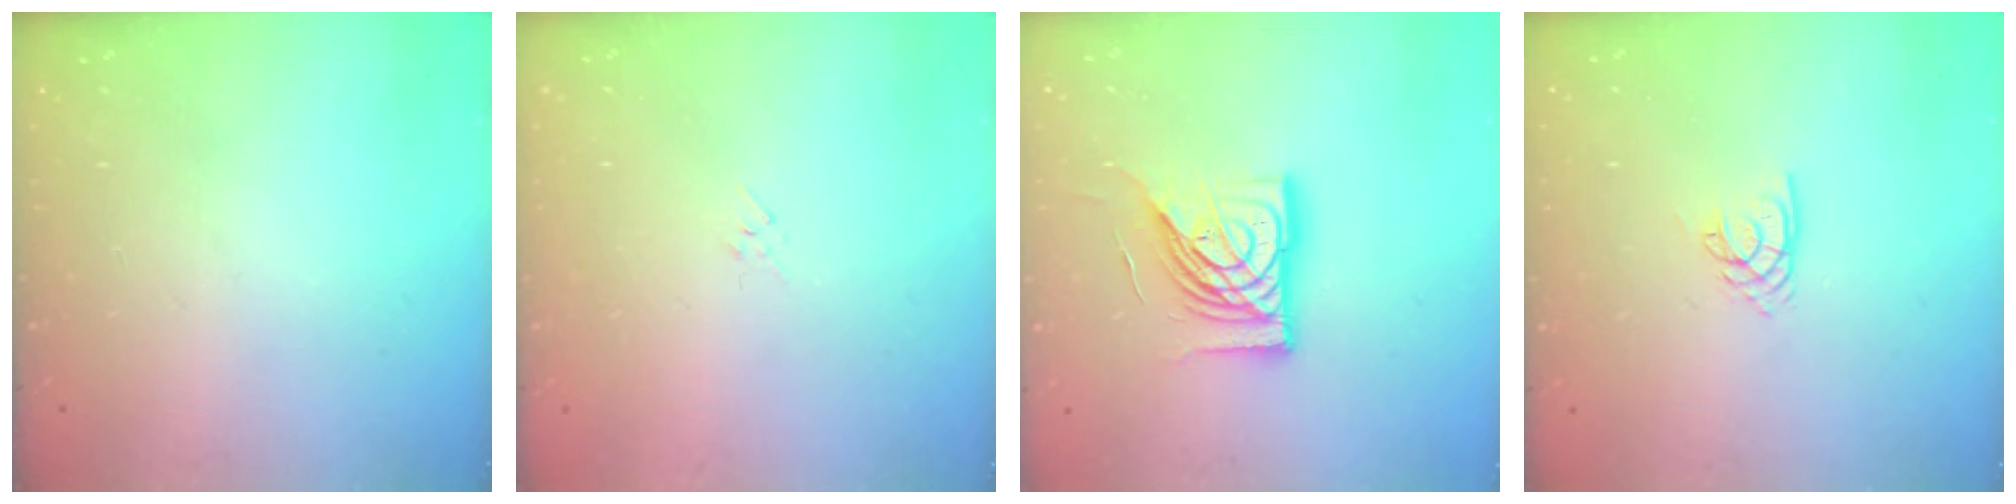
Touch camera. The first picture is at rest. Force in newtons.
{"total": 2.9, "press": 2.9, "slide": 0.6}
{"total": 16.5, "press": 16.3, "slide": 2.1}
{"total": 2.1, "press": 2.1, "slide": 0.1}